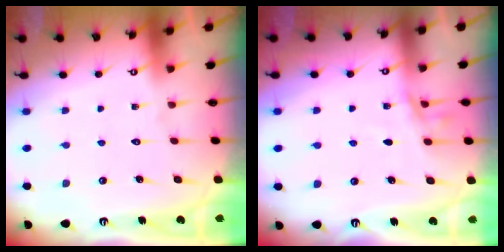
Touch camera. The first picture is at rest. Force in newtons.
{"total": 7.1, "press": 6.8, "slide": 2.0}